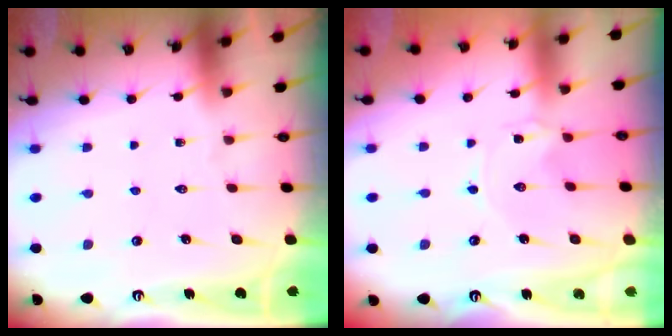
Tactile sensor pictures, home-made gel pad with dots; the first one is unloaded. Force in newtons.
{"total": 0.0}